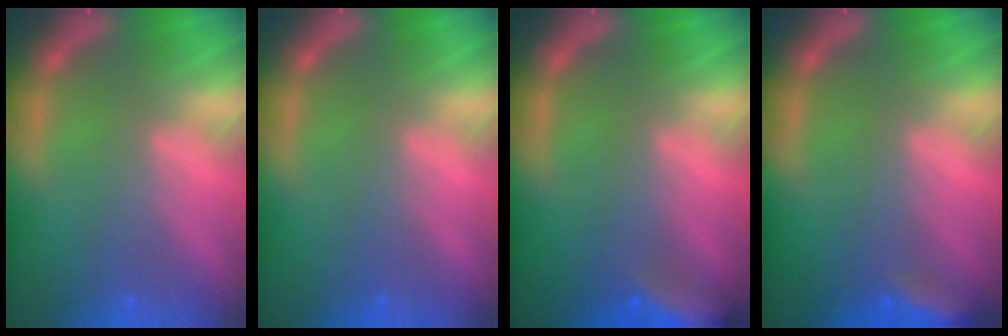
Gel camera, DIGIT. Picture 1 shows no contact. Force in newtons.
{"total": 0.0}
{"total": 6.0}
{"total": 4.0}